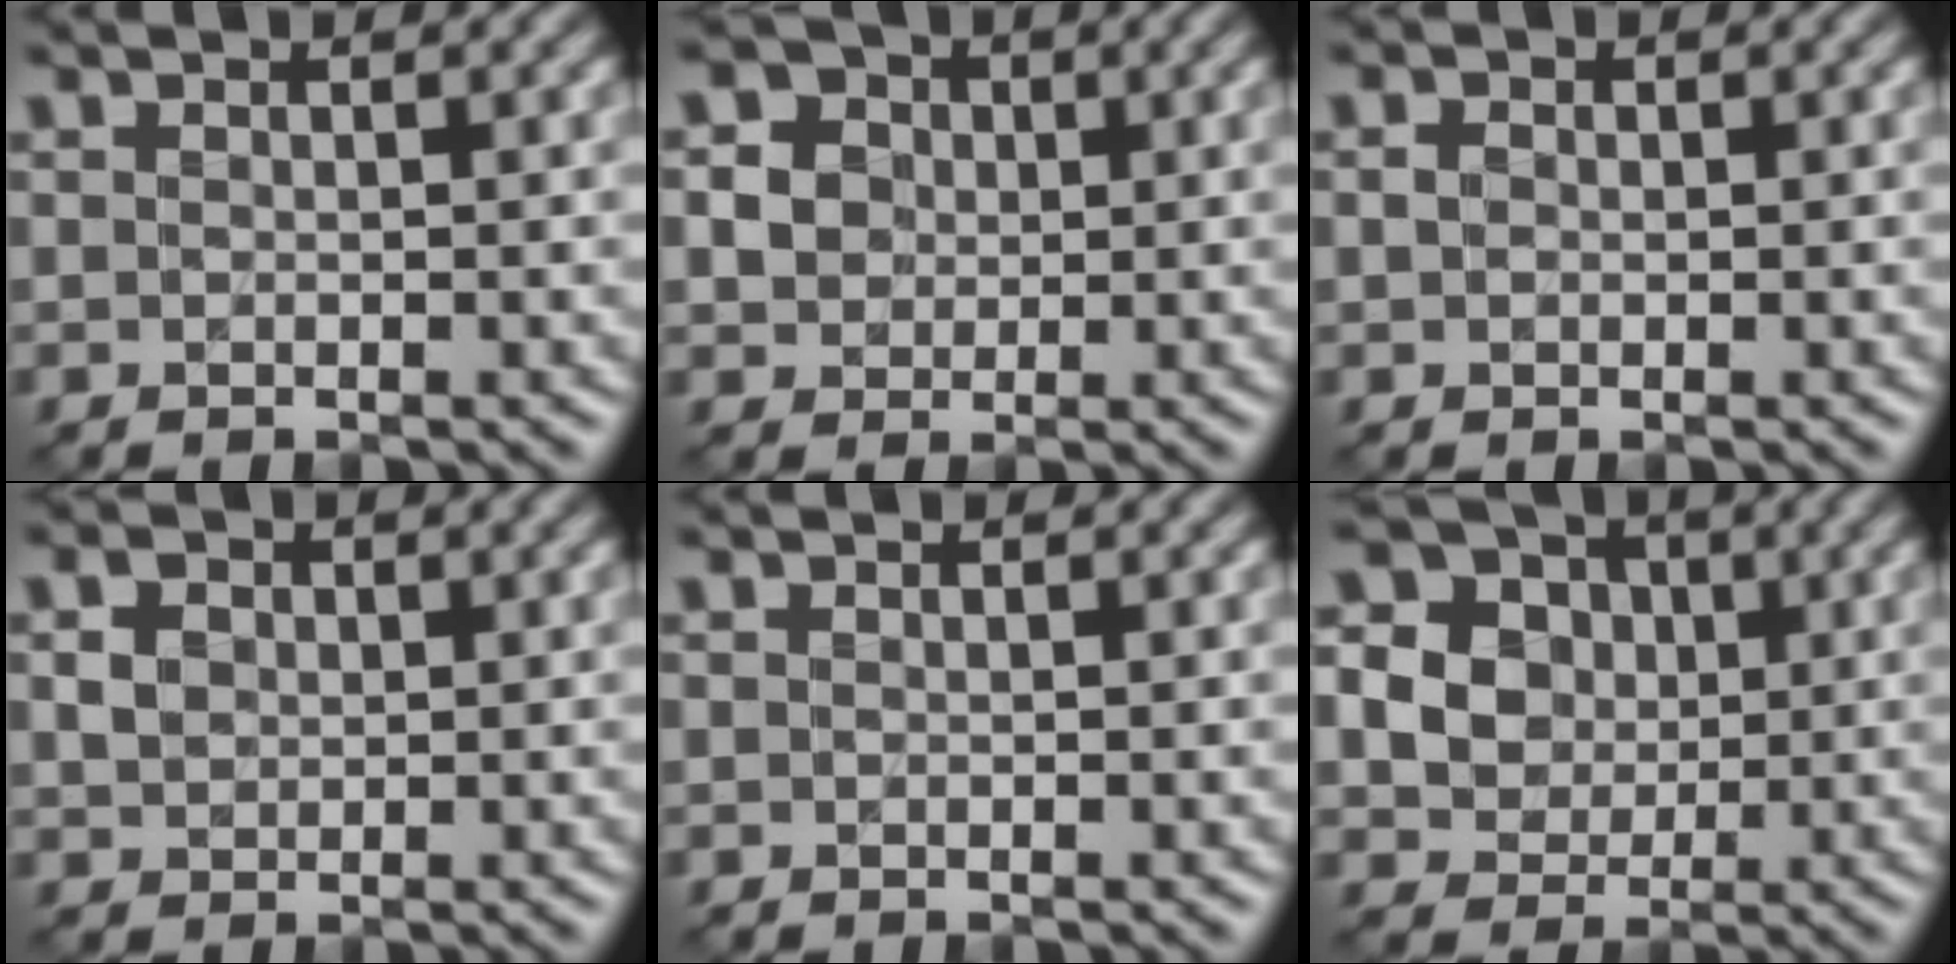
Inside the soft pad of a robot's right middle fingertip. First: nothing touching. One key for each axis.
{"total": 4.7, "fx": 1.3, "fy": 4.1, "fz": 1.9, "tx": -0.039, "ty": 0.017, "tz": 0.021}
{"total": 0.9, "fx": 0.1, "fy": 0.7, "fz": 0.4, "tx": -0.009, "ty": 0.000, "tz": -0.001}
{"total": 1.8, "fx": 0.3, "fy": 1.5, "fz": 0.9, "tx": -0.019, "ty": 0.001, "tz": 0.006}
{"total": 0.0}
{"total": 10.5, "fx": 2.8, "fy": 9.1, "fz": 4.4, "tx": -0.116, "ty": 0.027, "tz": 0.048}